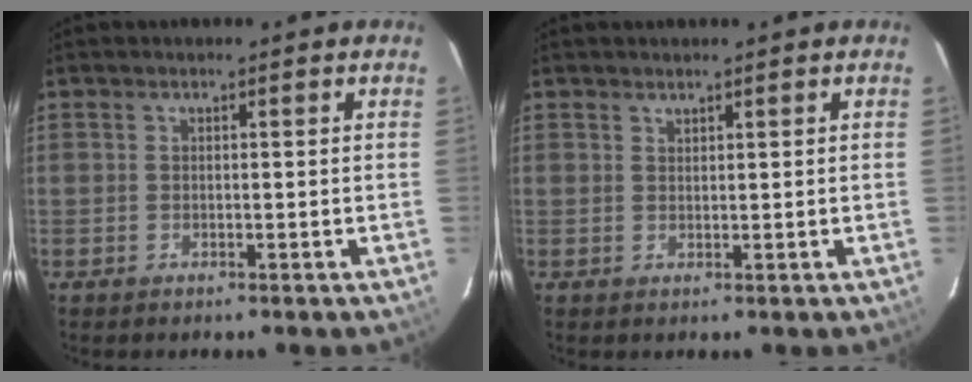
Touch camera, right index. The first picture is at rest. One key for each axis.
{"total": 0.8, "fx": 0.8, "fy": 0.2, "fz": 0.1, "tx": -0.002, "ty": 0.001, "tz": 0.016}